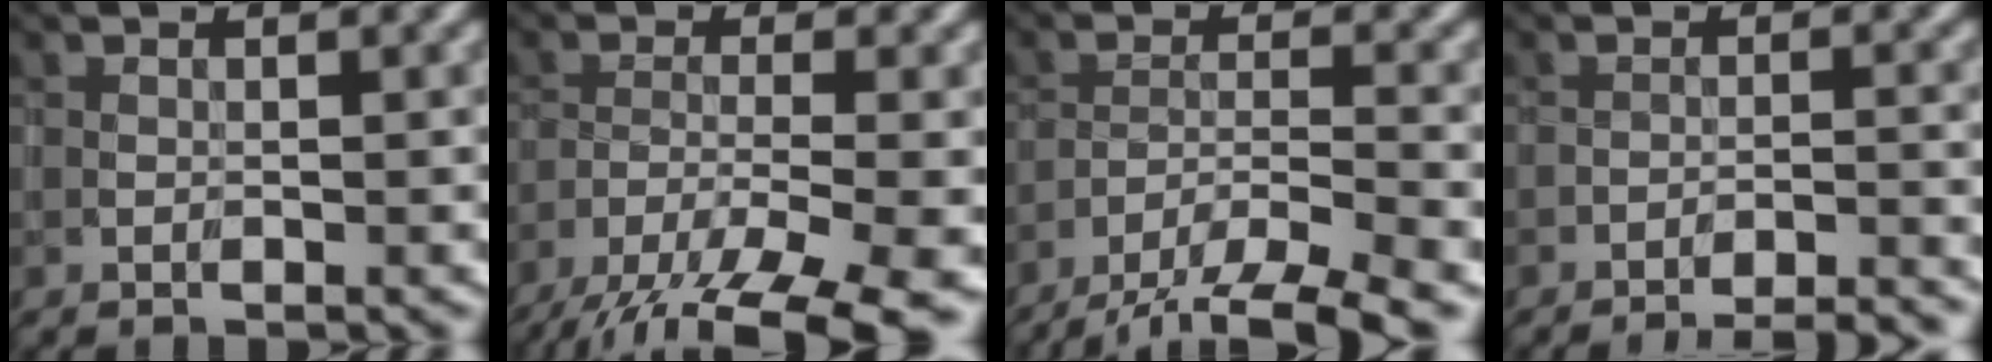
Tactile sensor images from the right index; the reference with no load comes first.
{"total": 10.6, "force": [-7.8, 2.2, 6.8], "torque": [-0.121, -0.020, -0.119]}
{"total": 7.8, "force": [-6.3, 1.8, 4.3], "torque": [-0.061, -0.012, -0.096]}
{"total": 7.9, "force": [-7.5, 1.3, 1.9], "torque": [-0.002, 0.025, -0.088]}